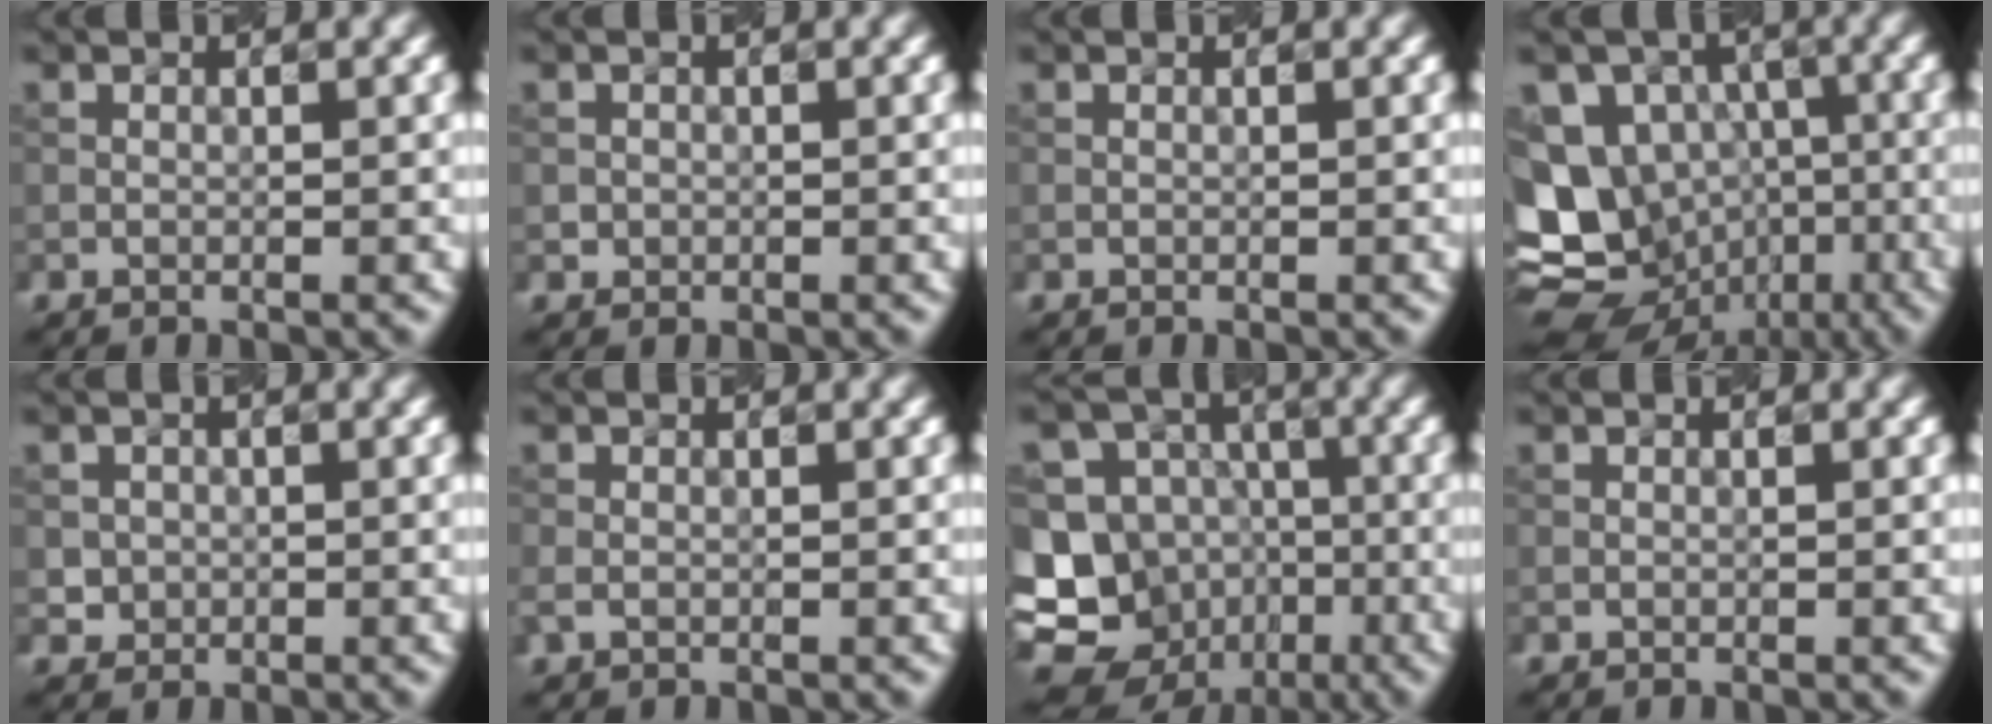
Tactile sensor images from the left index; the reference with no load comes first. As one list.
[{"total": 0.8, "force": [-0.1, 0.8, 0.1], "torque": [0.007, -0.003, -0.003]}, {"total": 0.0}, {"total": 12.5, "force": [-3.1, 10.9, 5.5], "torque": [-0.110, -0.005, -0.049]}, {"total": 1.5, "force": [0.0, 1.5, 0.2], "torque": [0.009, -0.005, 0.002]}, {"total": 1.2, "force": [-0.2, 0.9, 0.7], "torque": [-0.020, -0.002, -0.006]}, {"total": 18.0, "force": [-6.4, 16.1, 5.0], "torque": [-0.147, -0.021, -0.108]}, {"total": 0.0}]